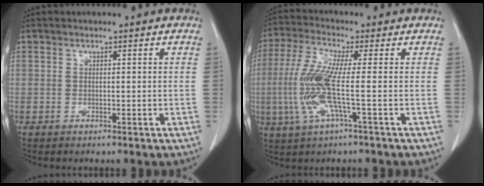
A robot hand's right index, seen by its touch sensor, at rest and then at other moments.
{"total": 9.7, "force": [-1.3, 0.5, 9.6], "torque": [-0.210, 0.000, -0.037]}